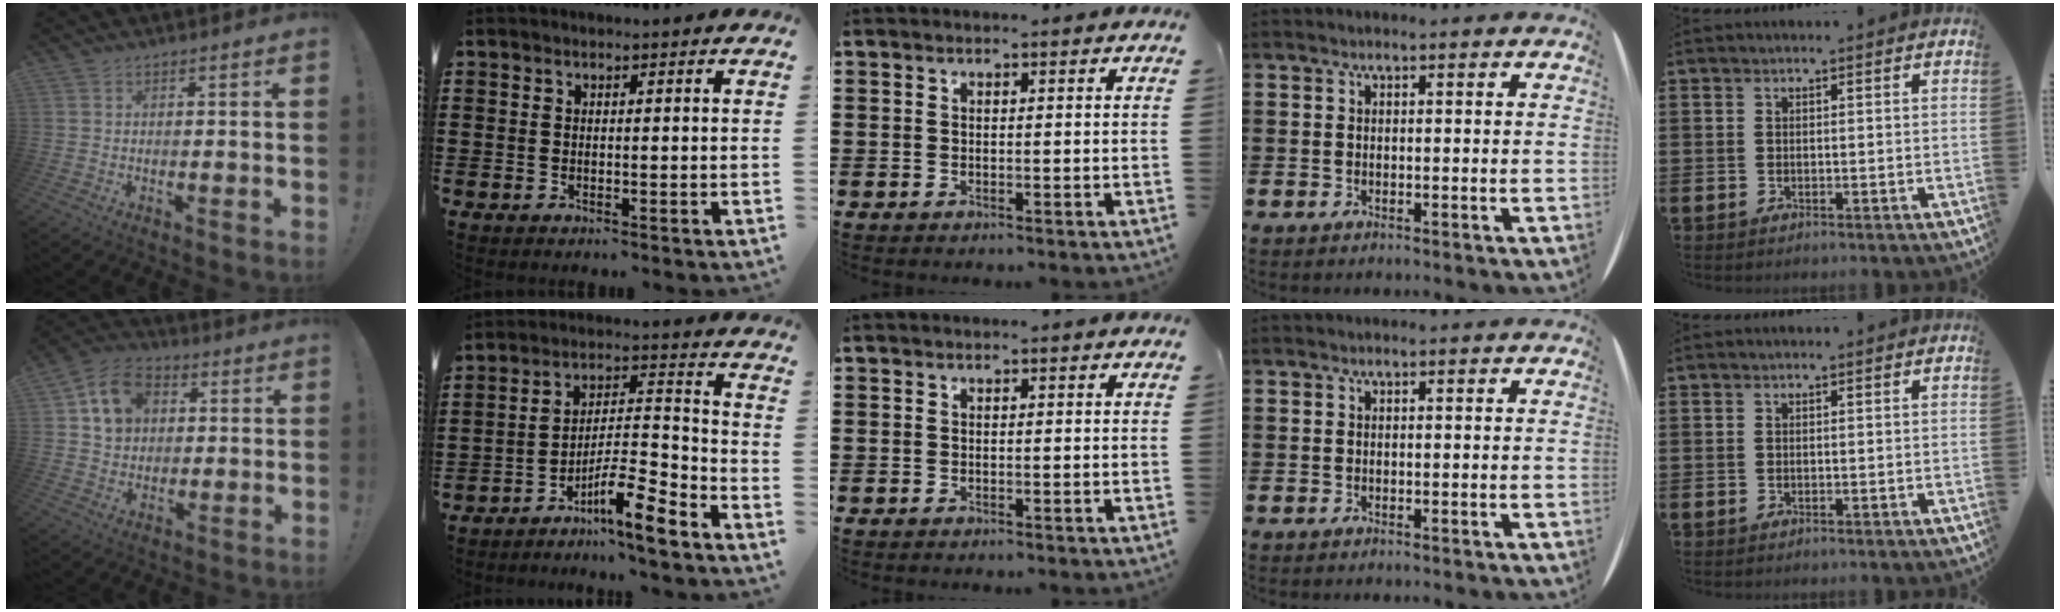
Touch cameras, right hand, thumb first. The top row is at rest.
{"thumb": {"total": 13.3, "force": [4.3, 10.8, 6.6], "torque": [-0.093, -0.003, 0.088]}, "index": {"total": 9.7, "force": [-7.2, 1.5, 6.3], "torque": [-0.112, 0.009, -0.134]}}